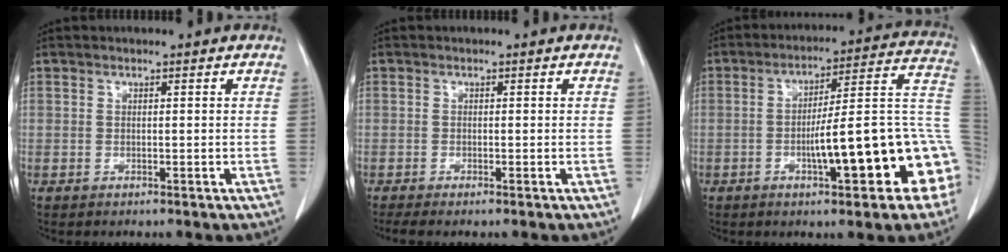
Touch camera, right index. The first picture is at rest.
{"total": 2.0, "force": [-1.6, 0.0, 1.2], "torque": [-0.019, -0.005, -0.025]}
{"total": 17.4, "force": [-5.1, 2.6, 16.5], "torque": [-0.151, 0.038, -0.063]}